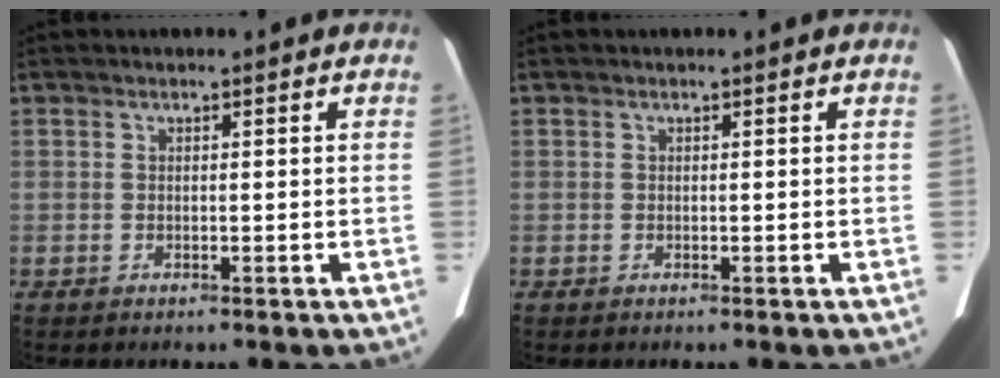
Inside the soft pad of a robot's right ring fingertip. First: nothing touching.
{"total": 0.0}